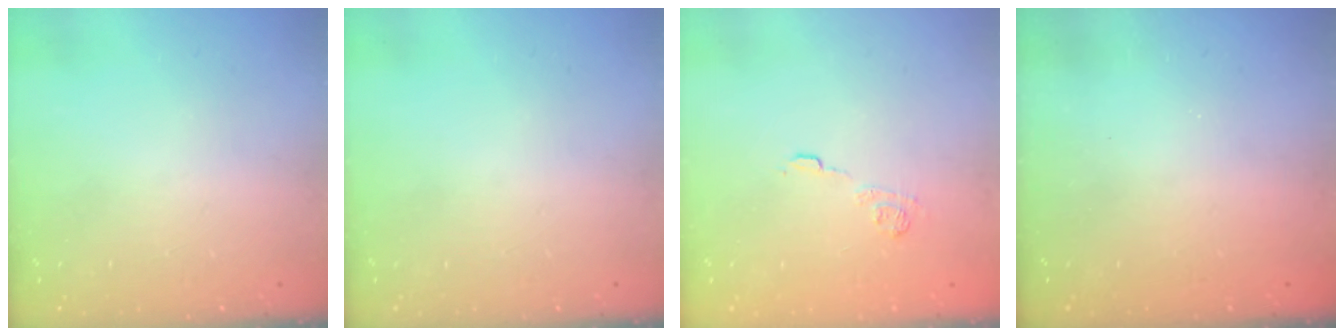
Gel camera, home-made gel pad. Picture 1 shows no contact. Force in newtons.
{"total": 0.0}
{"total": 9.2, "press": 9.2, "slide": 1.0}
{"total": 2.4, "press": 2.2, "slide": 0.8}